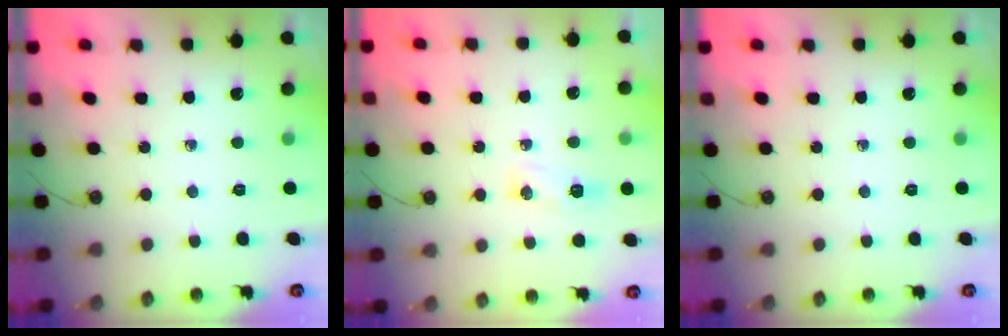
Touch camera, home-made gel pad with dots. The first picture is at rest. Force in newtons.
{"total": 11.4, "press": 6.3, "slide": 9.5}
{"total": 0.0}